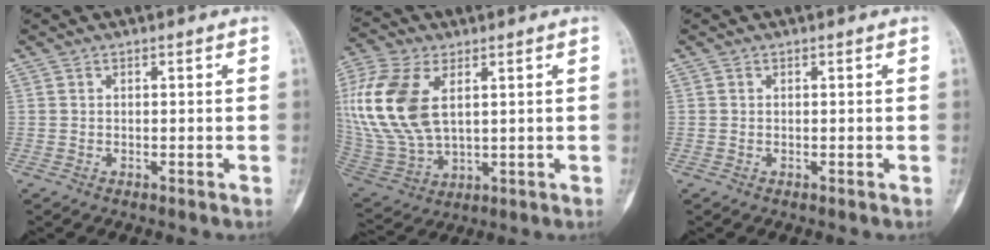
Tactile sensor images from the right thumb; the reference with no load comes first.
{"total": 17.9, "force": [4.5, 10.2, 14.0], "torque": [-0.310, -0.012, 0.095]}
{"total": 0.0}